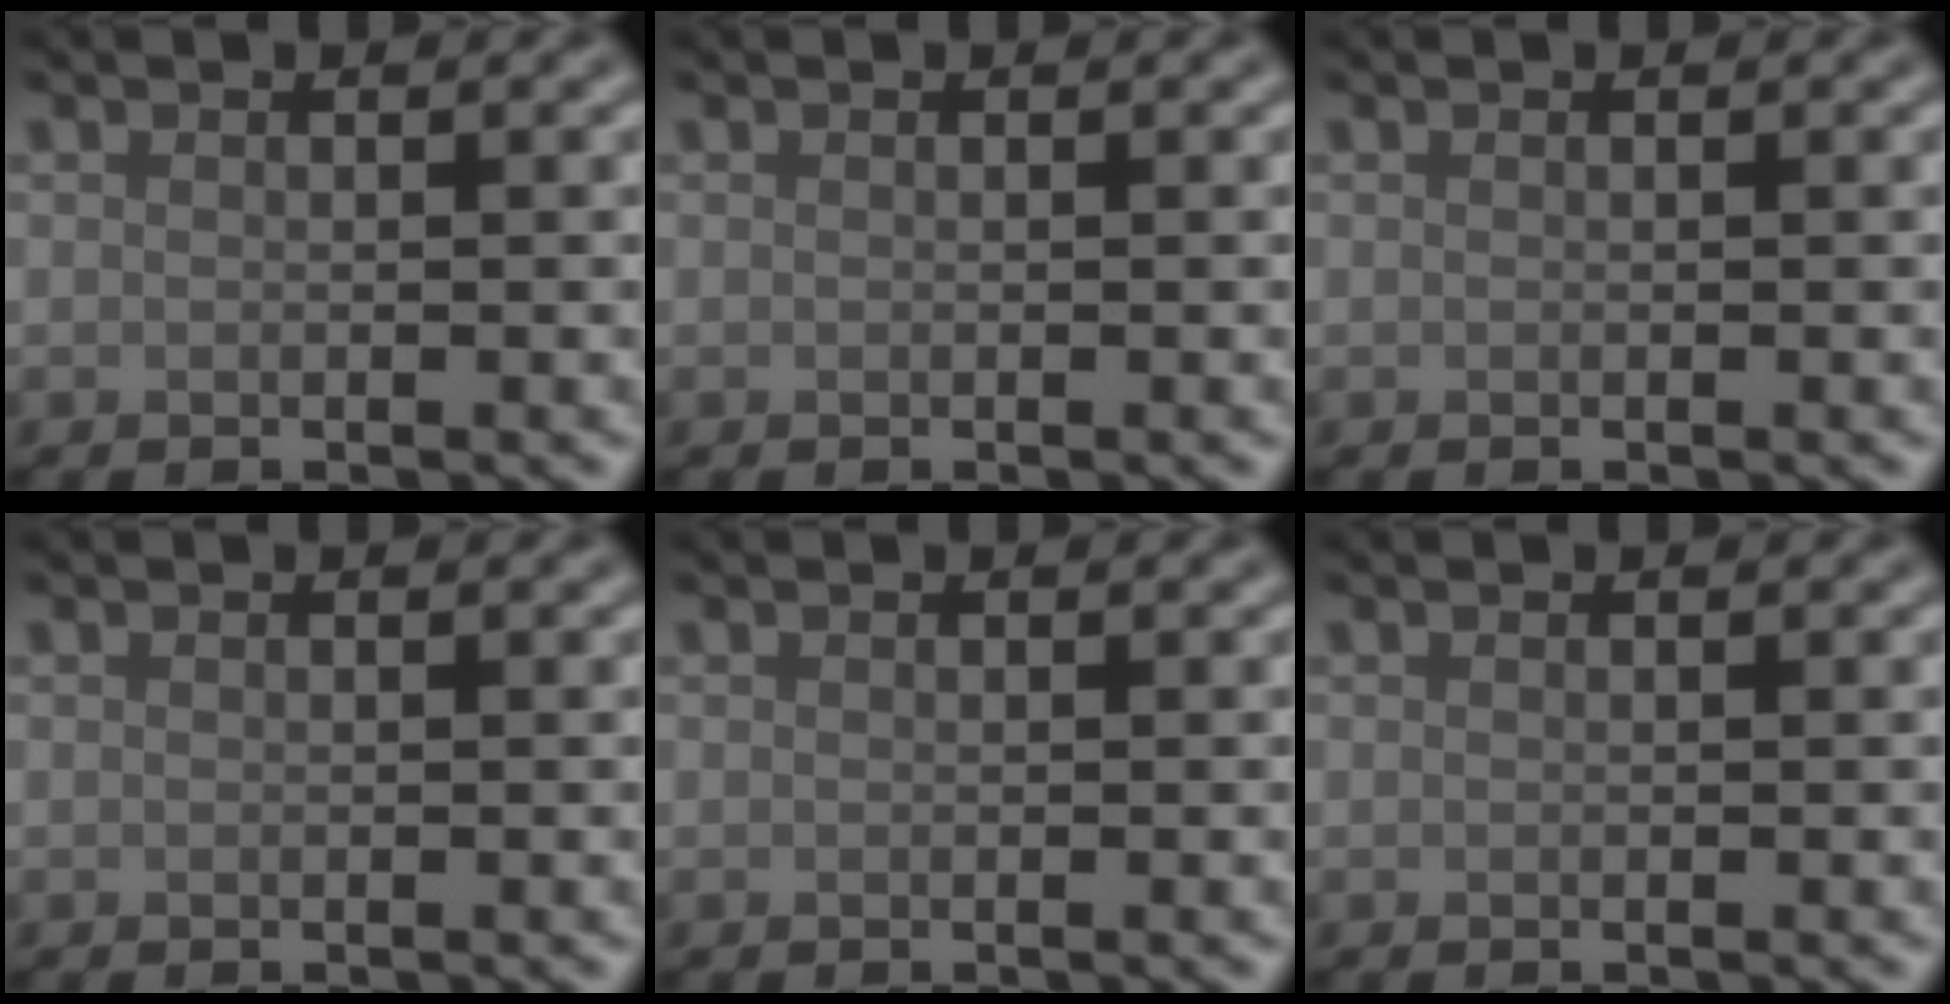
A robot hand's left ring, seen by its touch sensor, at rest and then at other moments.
{"total": 0.0}
{"total": 0.0}
{"total": 0.0}
{"total": 0.0}
{"total": 0.0}